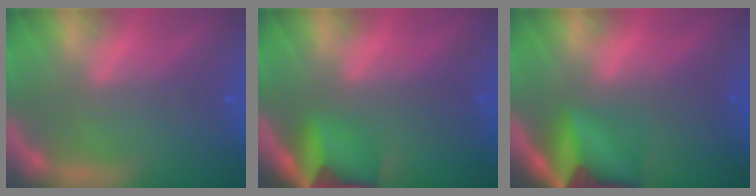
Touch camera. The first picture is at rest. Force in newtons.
{"total": 6.4}
{"total": 9.0}